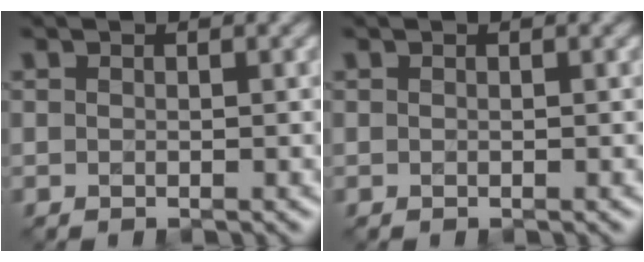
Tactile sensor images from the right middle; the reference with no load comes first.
{"total": 0.0}